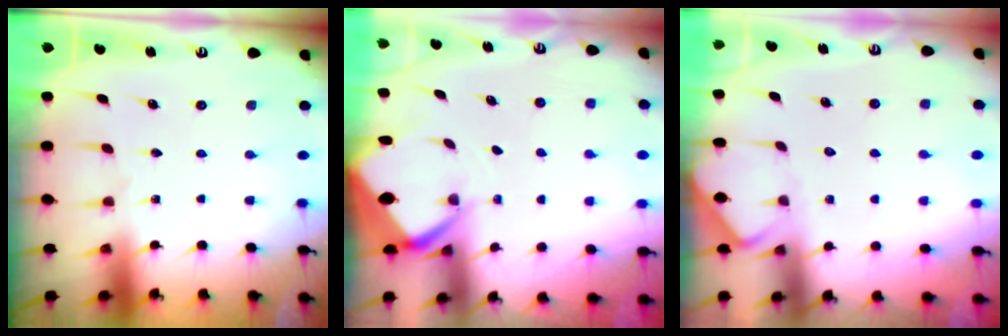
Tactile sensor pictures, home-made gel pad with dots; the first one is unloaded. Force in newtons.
{"total": 2.8, "press": 2.8, "slide": 0.2}
{"total": 4.3, "press": 4.3, "slide": 0.3}